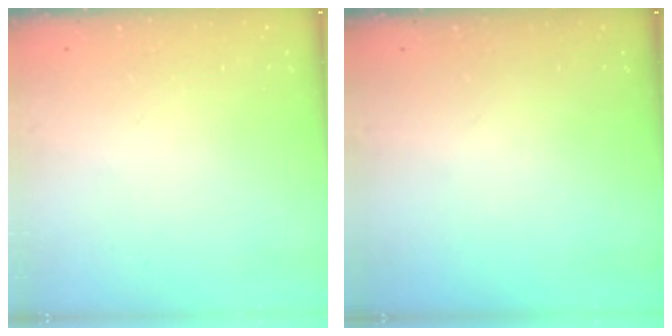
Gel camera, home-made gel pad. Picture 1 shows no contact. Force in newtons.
{"total": 0.0}